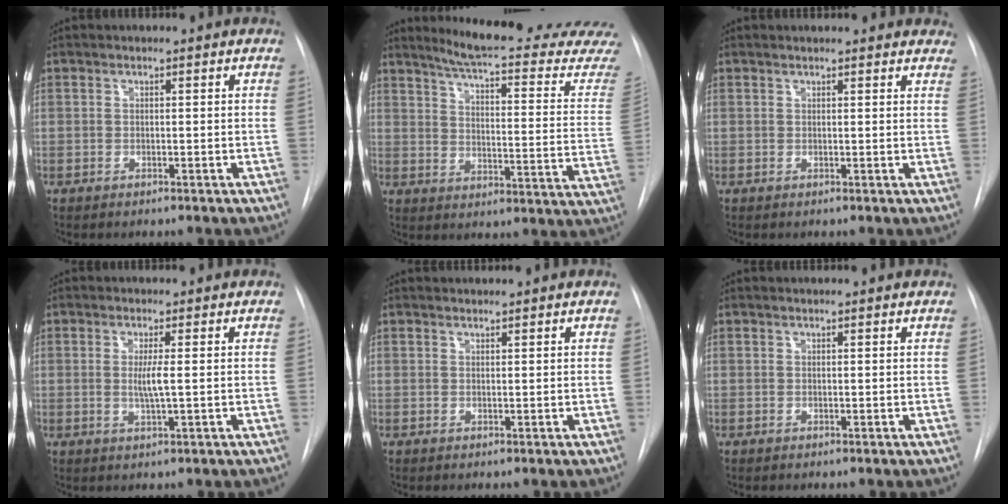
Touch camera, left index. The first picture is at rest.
{"total": 23.4, "force": [21.9, 0.4, 8.3], "torque": [-0.115, -0.114, 0.260]}
{"total": 9.0, "force": [8.3, 2.3, 2.8], "torque": [-0.016, 0.009, 0.080]}
{"total": 2.7, "force": [0.0, -0.2, 2.7], "torque": [-0.056, -0.008, -0.002]}
{"total": 0.8, "force": [0.8, 0.0, 0.0], "torque": [-0.005, 0.005, 0.017]}
{"total": 1.2, "force": [1.2, 0.1, 0.4], "torque": [-0.010, 0.013, 0.015]}